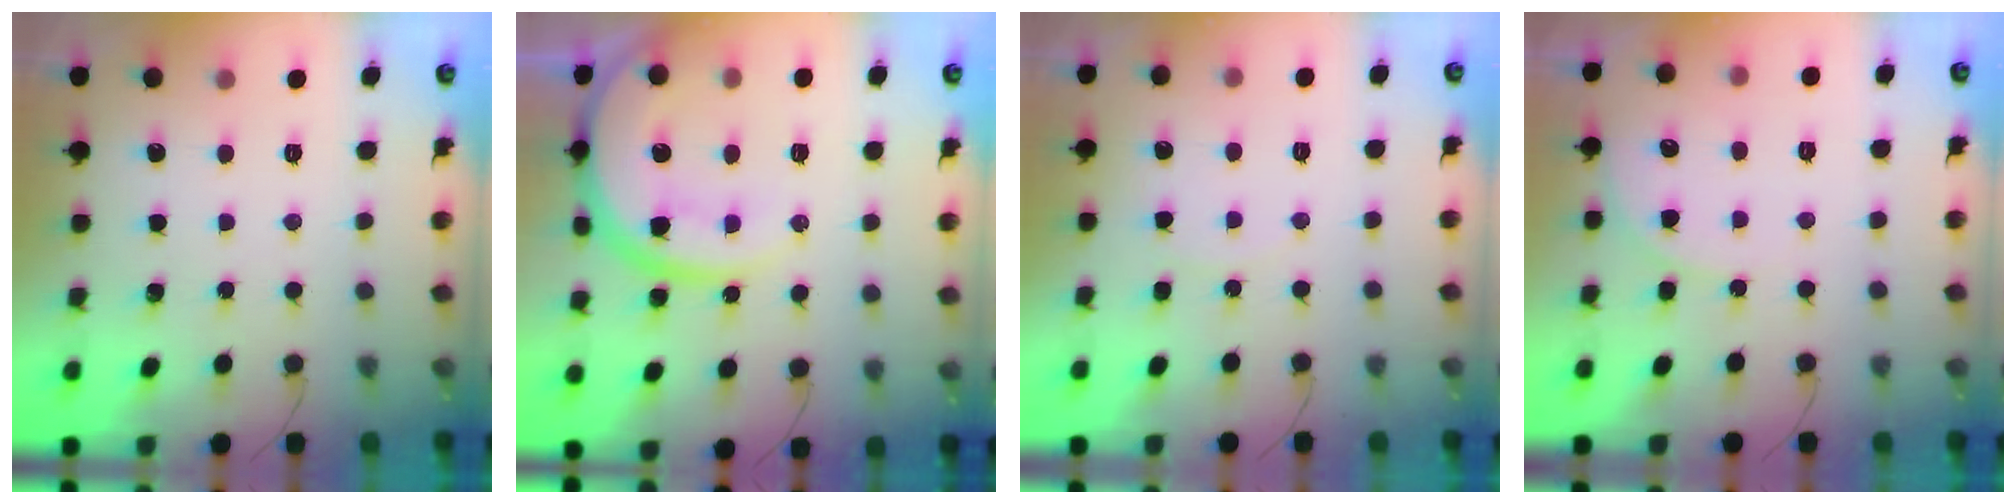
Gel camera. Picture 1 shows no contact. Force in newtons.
{"total": 15.8, "press": 15.7, "slide": 2.0}
{"total": 5.7, "press": 5.7, "slide": 0.1}
{"total": 6.7, "press": 6.7, "slide": 0.5}